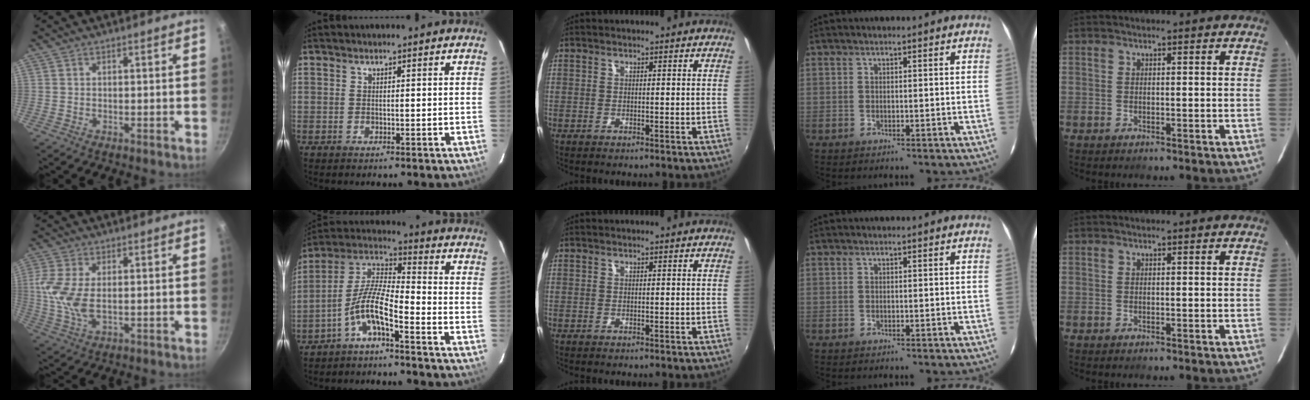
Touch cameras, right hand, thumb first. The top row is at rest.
{"thumb": {"total": 8.2, "force": [0.4, 4.1, 7.1], "torque": [-0.156, -0.004, 0.008]}, "index": {"total": 8.2, "force": [-4.8, 1.4, 6.5], "torque": [-0.148, 0.013, -0.096]}}